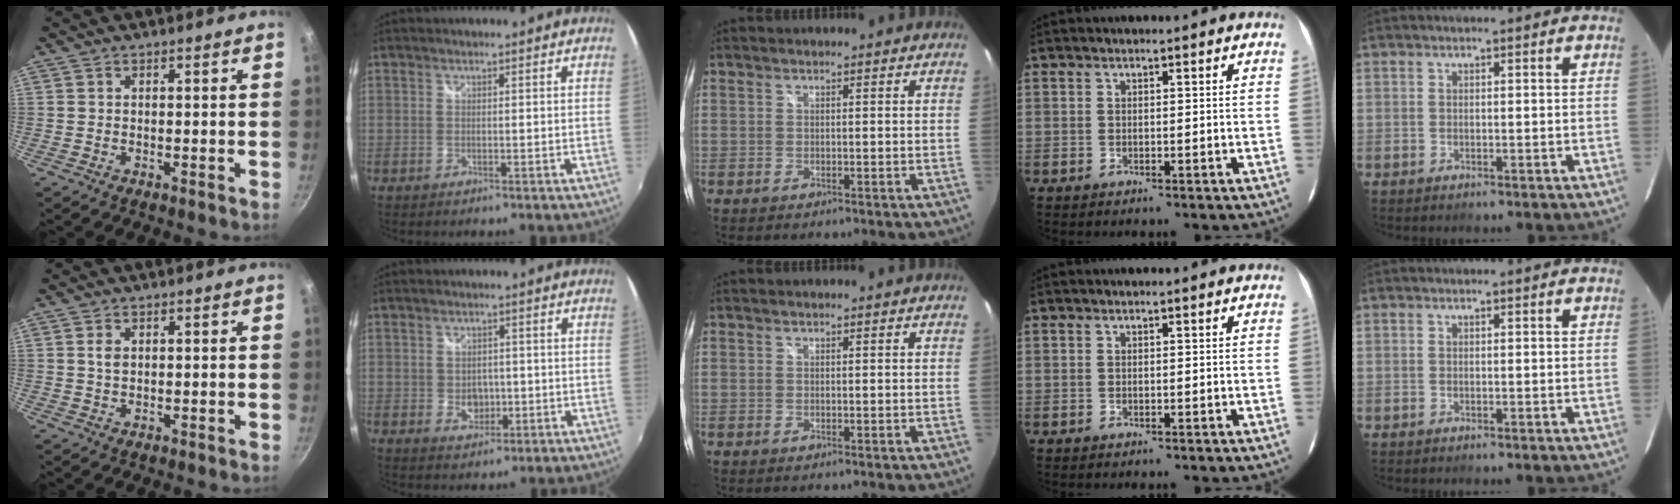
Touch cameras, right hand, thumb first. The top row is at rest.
{"thumb": {"total": 1.9, "force": [0.5, 1.2, 1.3], "torque": [-0.024, -0.001, 0.010]}, "index": {"total": 4.5, "force": [-0.8, 3.6, 2.6], "torque": [-0.044, -0.003, -0.011]}}